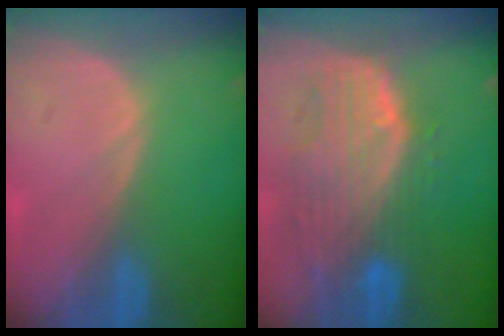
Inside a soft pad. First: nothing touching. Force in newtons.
{"total": 10.5, "press": 9.1, "slide": 5.3}